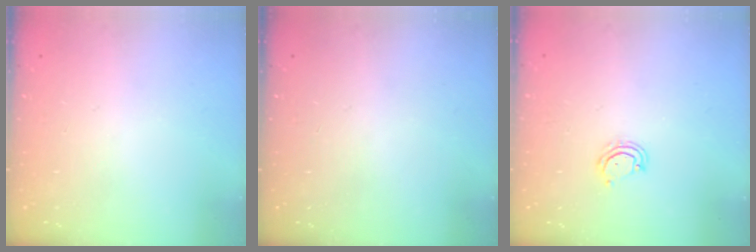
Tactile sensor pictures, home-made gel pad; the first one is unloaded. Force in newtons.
{"total": 0.0}
{"total": 4.7, "press": 4.6, "slide": 0.4}